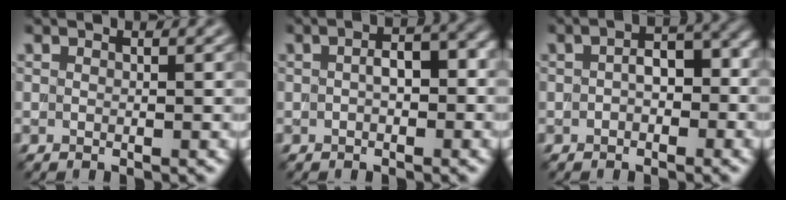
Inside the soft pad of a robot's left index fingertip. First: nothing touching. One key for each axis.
{"total": 3.4, "fx": 0.0, "fy": 1.5, "fz": 3.0, "tx": -0.048, "ty": 0.007, "tz": -0.001}
{"total": 3.2, "fx": -0.3, "fy": 1.6, "fz": 2.7, "tx": -0.043, "ty": 0.011, "tz": -0.010}